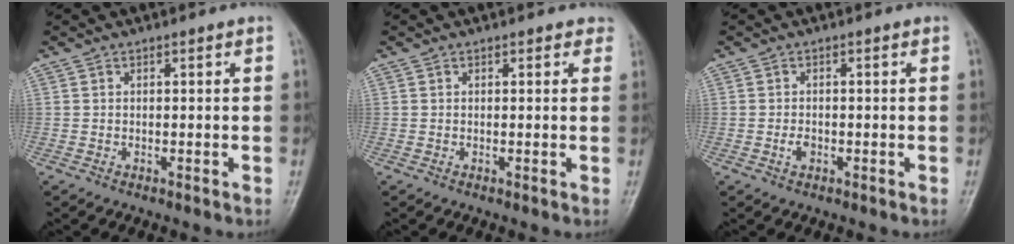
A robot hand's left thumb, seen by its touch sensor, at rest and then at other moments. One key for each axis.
{"total": 1.5, "fx": 1.0, "fy": 1.0, "fz": 0.5, "tx": 0.015, "ty": -0.002, "tz": 0.002}
{"total": 1.7, "fx": -0.6, "fy": 1.1, "fz": 1.1, "tx": -0.018, "ty": 0.002, "tz": -0.013}